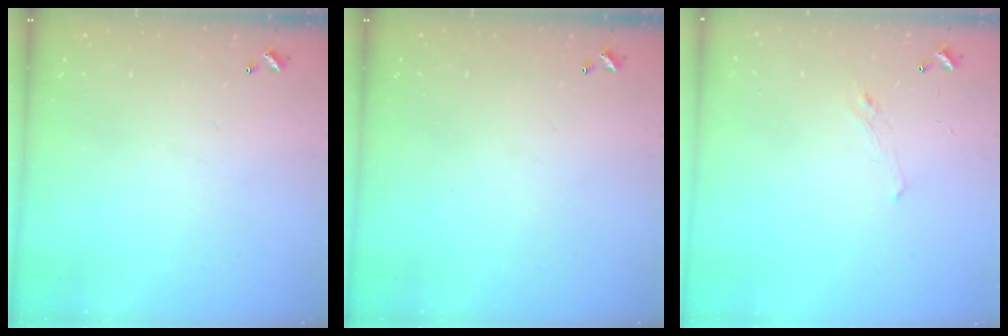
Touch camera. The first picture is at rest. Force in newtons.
{"total": 0.0}
{"total": 0.8, "press": 0.1, "slide": 0.8}